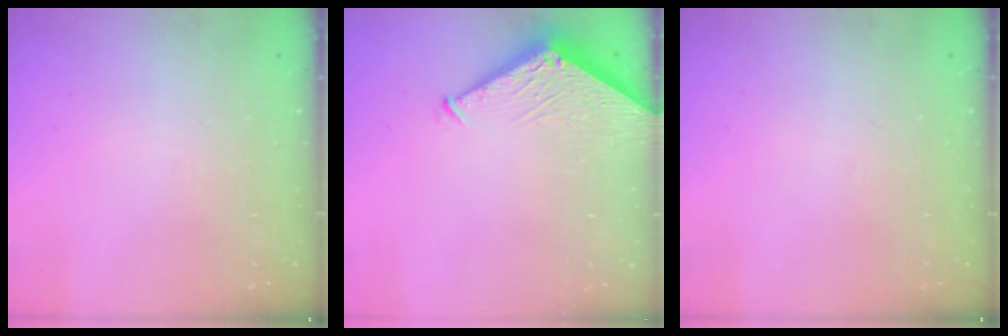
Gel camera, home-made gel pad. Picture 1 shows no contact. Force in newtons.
{"total": 6.5, "press": 6.4, "slide": 0.5}
{"total": 0.0}